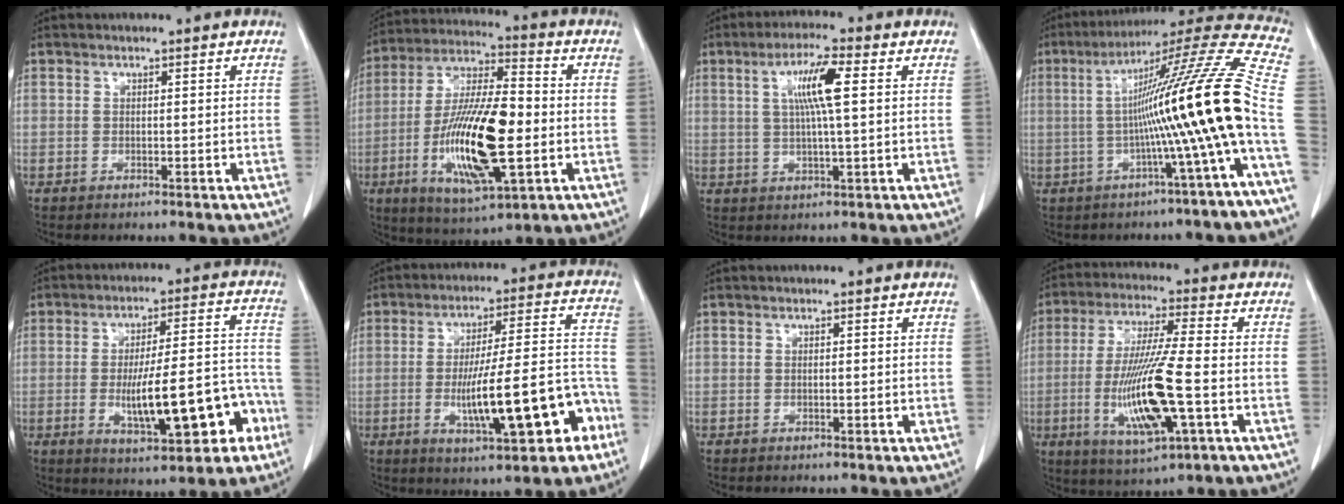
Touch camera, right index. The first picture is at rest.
{"total": 18.1, "force": [-3.6, 4.4, 17.2], "torque": [-0.344, -0.009, -0.059]}
{"total": 7.3, "force": [1.8, 0.2, 7.1], "torque": [-0.132, 0.005, 0.031]}
{"total": 19.9, "force": [-2.1, -2.4, 19.7], "torque": [-0.274, 0.019, -0.047]}
{"total": 15.0, "force": [-4.8, 3.6, 13.8], "torque": [-0.210, 0.021, -0.060]}
{"total": 16.7, "force": [-5.9, 3.0, 15.3], "torque": [-0.238, 0.017, -0.078]}
{"total": 0.0}
{"total": 14.2, "force": [-3.3, 1.1, 13.8], "torque": [-0.279, -0.018, -0.059]}